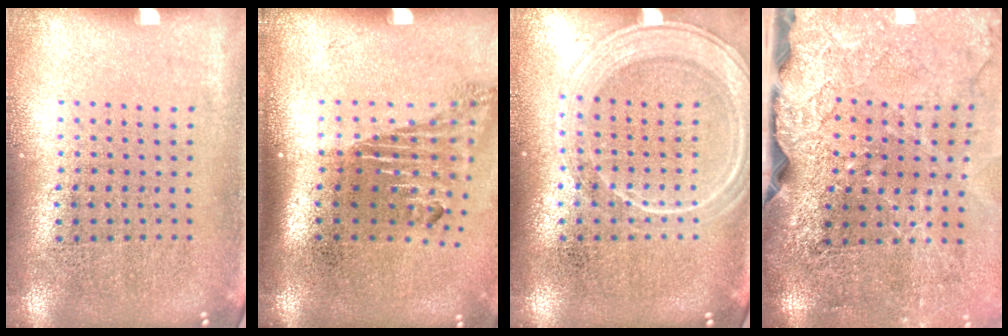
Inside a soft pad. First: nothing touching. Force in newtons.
{"total": 1.7, "press": 1.1, "slide": 1.3}
{"total": 3.0, "press": 2.9, "slide": 0.5}
{"total": 4.0, "press": 3.3, "slide": 2.3}